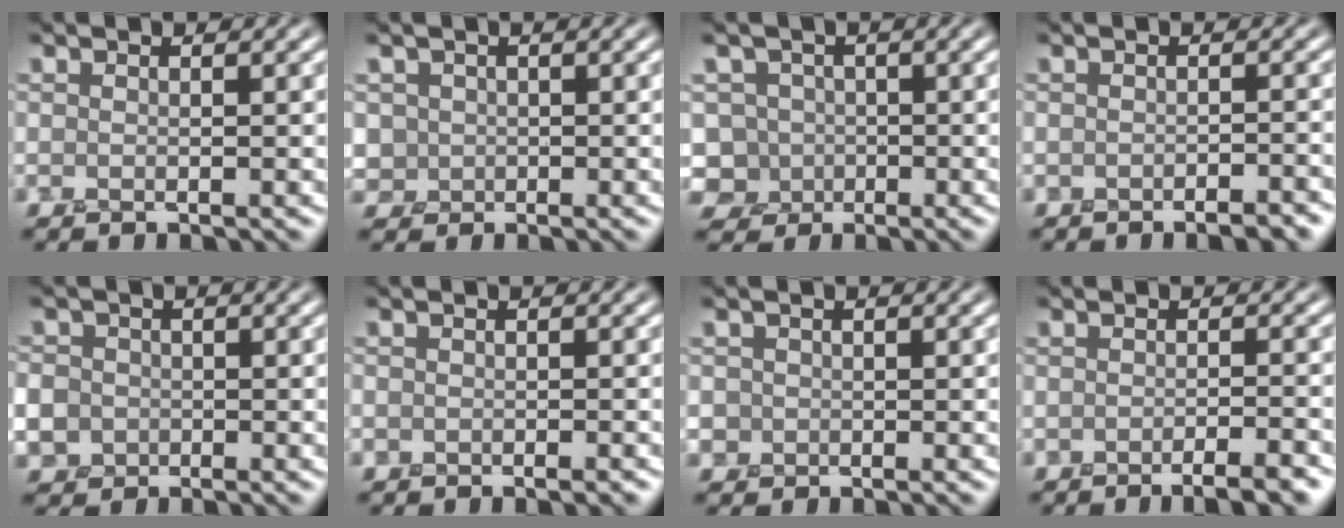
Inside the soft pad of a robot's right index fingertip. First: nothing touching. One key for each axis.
{"total": 1.5, "fx": 0.5, "fy": 1.4, "fz": -0.4, "tx": 0.019, "ty": 0.004, "tz": 0.013}
{"total": 4.1, "fx": -0.1, "fy": 4.0, "fz": 0.7, "tx": 0.007, "ty": 0.029, "tz": -0.022}
{"total": 2.0, "fx": -1.6, "fy": 0.4, "fz": 1.1, "tx": -0.009, "ty": 0.005, "tz": -0.020}
{"total": 5.6, "fx": -1.4, "fy": 5.2, "fz": 1.5, "tx": -0.043, "ty": -0.001, "tz": -0.055}
{"total": 0.9, "fx": -0.5, "fy": 0.7, "fz": 0.3, "tx": 0.003, "ty": 0.000, "tz": -0.005}
{"total": 1.7, "fx": 0.0, "fy": 1.6, "fz": -0.1, "tx": 0.015, "ty": 0.008, "tz": -0.001}
{"total": 3.3, "fx": -2.2, "fy": 0.7, "fz": 2.3, "tx": -0.018, "ty": 0.008, "tz": -0.034}